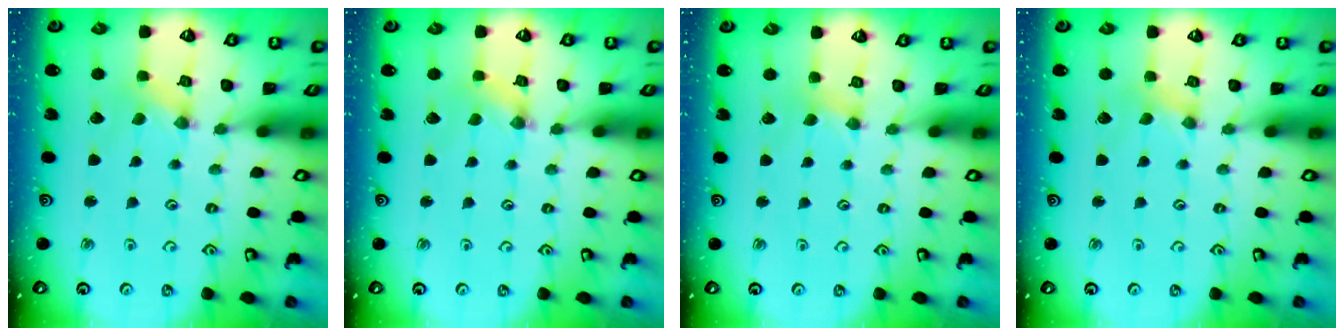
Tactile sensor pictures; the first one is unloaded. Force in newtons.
{"total": 1.1, "press": 1.1, "slide": 0.1}
{"total": 1.7, "press": 1.7, "slide": 0.4}
{"total": 0.9, "press": 0.9, "slide": 0.2}